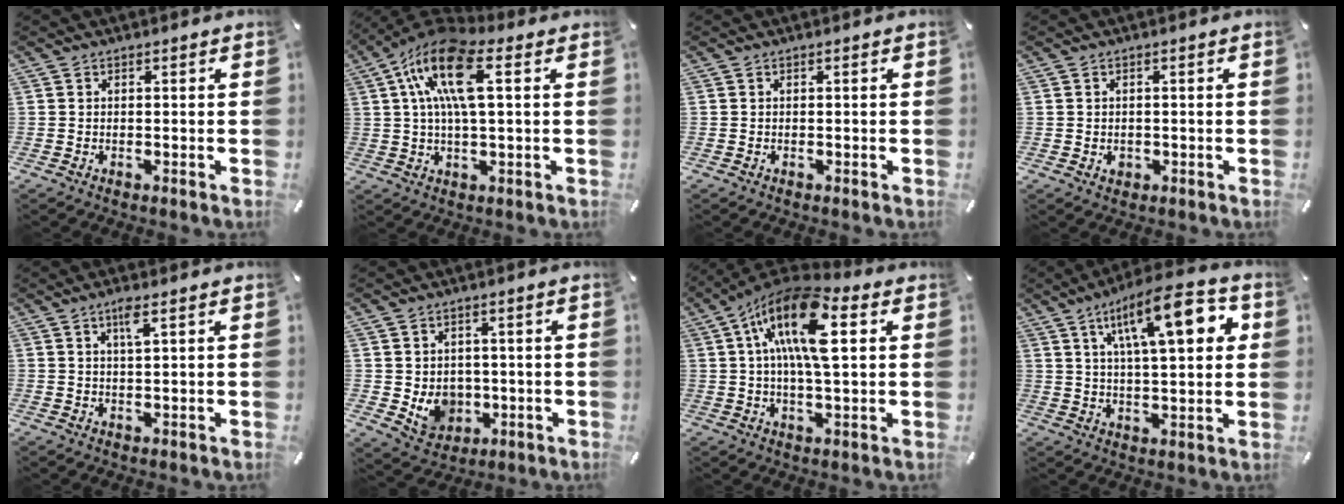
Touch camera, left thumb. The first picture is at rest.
{"total": 15.5, "force": [4.6, 6.2, 13.5], "torque": [-0.270, 0.000, 0.078]}
{"total": 0.0}
{"total": 1.5, "force": [-0.2, 1.3, 0.6], "torque": [-0.011, 0.004, -0.006]}
{"total": 3.7, "force": [2.0, 0.4, 3.1], "torque": [-0.067, 0.002, 0.032]}
{"total": 7.1, "force": [0.0, 6.7, 2.2], "torque": [-0.032, -0.006, 0.006]}
{"total": 17.0, "force": [5.1, 6.9, 14.7], "torque": [-0.271, -0.006, 0.084]}
{"total": 18.0, "force": [7.7, 6.1, 15.1], "torque": [-0.237, -0.018, 0.116]}